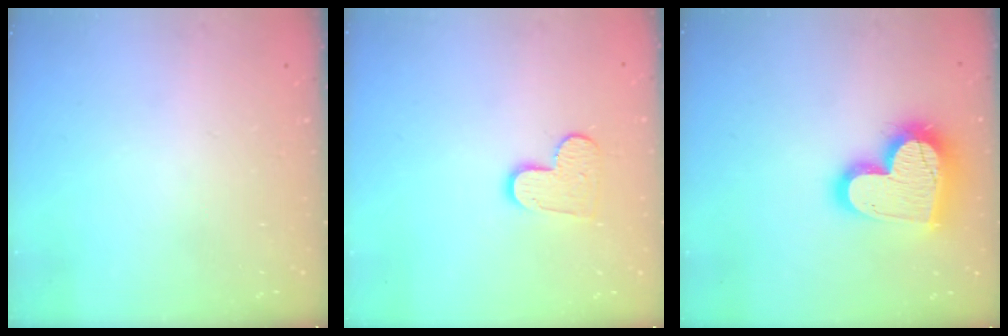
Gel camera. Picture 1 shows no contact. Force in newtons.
{"total": 9.2, "press": 9.2, "slide": 0.6}
{"total": 20.1, "press": 20.1, "slide": 1.7}